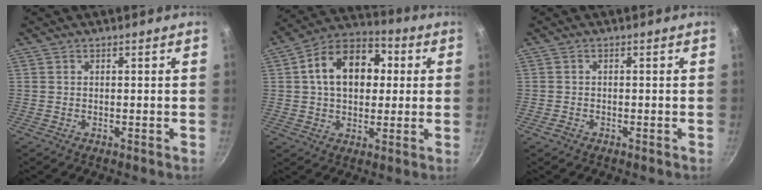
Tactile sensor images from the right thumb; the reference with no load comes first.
{"total": 15.7, "force": [2.7, 11.0, 10.9], "torque": [-0.140, 0.025, 0.027]}
{"total": 1.4, "force": [-0.9, 1.0, 0.5], "torque": [-0.010, 0.007, -0.016]}